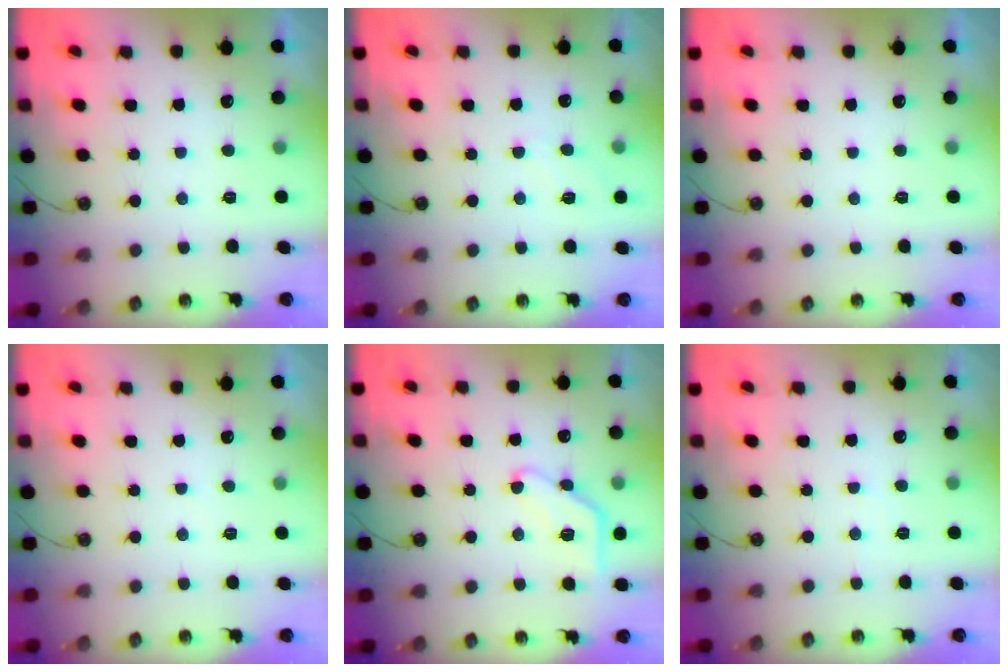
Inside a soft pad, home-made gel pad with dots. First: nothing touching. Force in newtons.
{"total": 4.5, "press": 4.5, "slide": 0.5}
{"total": 0.0}
{"total": 3.7, "press": 3.7, "slide": 0.4}
{"total": 10.9, "press": 10.9, "slide": 0.4}
{"total": 3.4, "press": 3.3, "slide": 0.6}